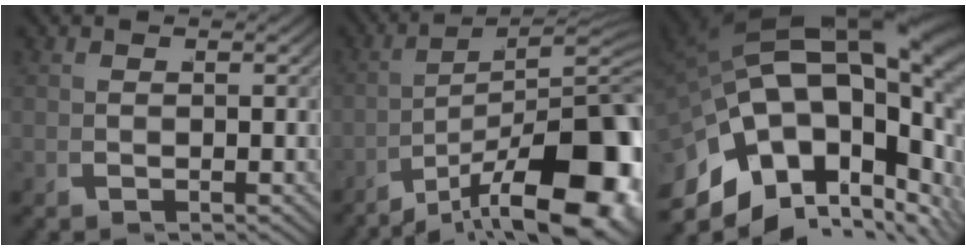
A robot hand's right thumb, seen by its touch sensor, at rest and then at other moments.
{"total": 12.4, "force": [-3.2, 6.4, 10.2], "torque": [-0.136, -0.032, -0.033]}
{"total": 19.2, "force": [1.7, 11.9, 15.0], "torque": [-0.270, -0.013, 0.028]}